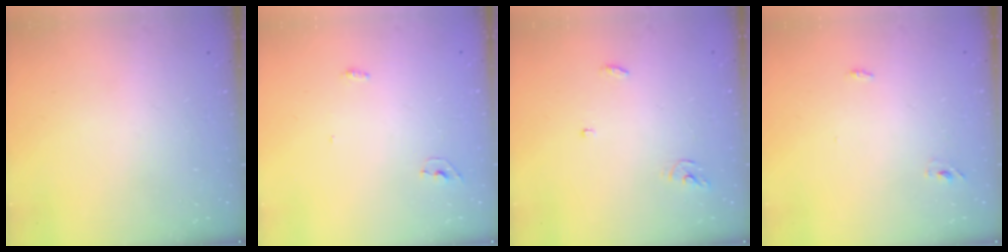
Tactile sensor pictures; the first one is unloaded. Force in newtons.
{"total": 5.6, "press": 3.9, "slide": 4.1}
{"total": 3.9, "press": 3.9, "slide": 0.4}
{"total": 2.9, "press": 2.7, "slide": 1.0}